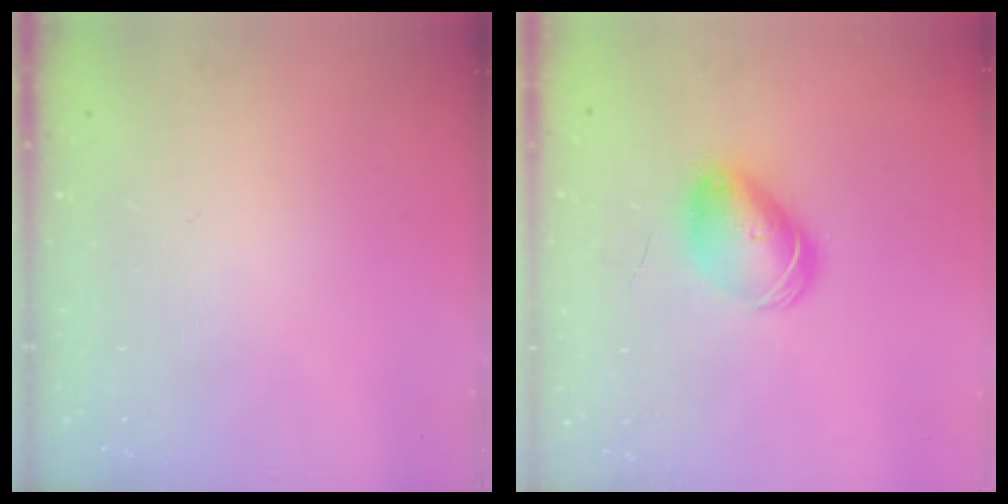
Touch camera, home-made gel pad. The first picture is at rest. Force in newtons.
{"total": 9.2, "press": 9.0, "slide": 1.7}